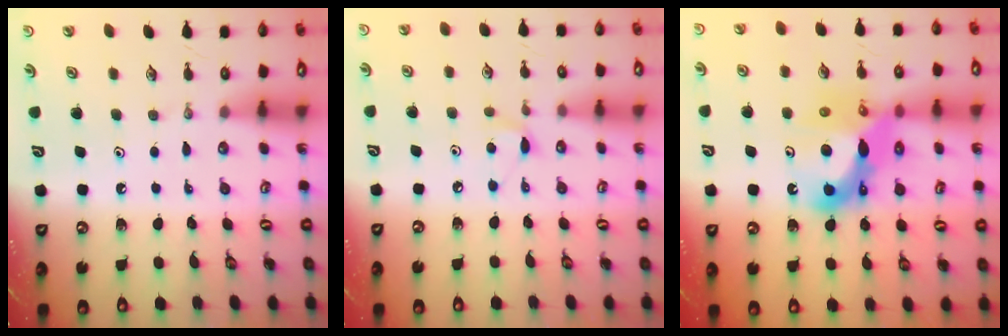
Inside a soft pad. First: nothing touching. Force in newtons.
{"total": 6.5, "press": 6.5, "slide": 0.5}
{"total": 13.9, "press": 13.8, "slide": 1.5}